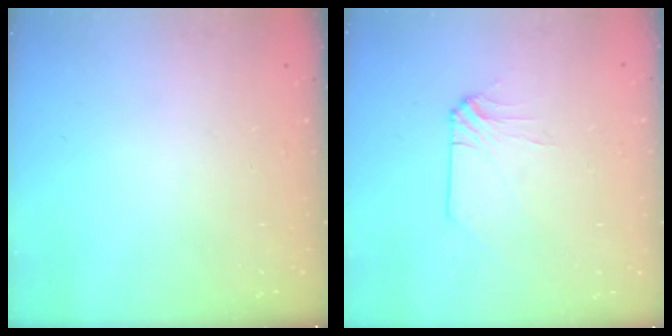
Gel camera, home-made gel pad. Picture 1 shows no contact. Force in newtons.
{"total": 3.2, "press": 3.2, "slide": 0.8}